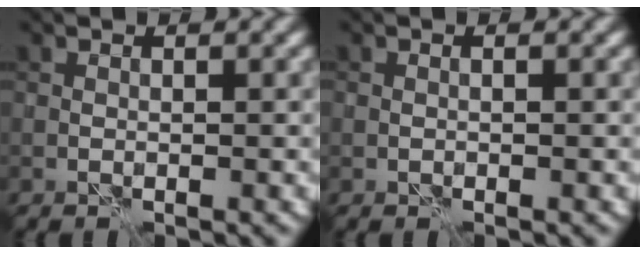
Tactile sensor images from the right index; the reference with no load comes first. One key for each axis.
{"total": 0.0}